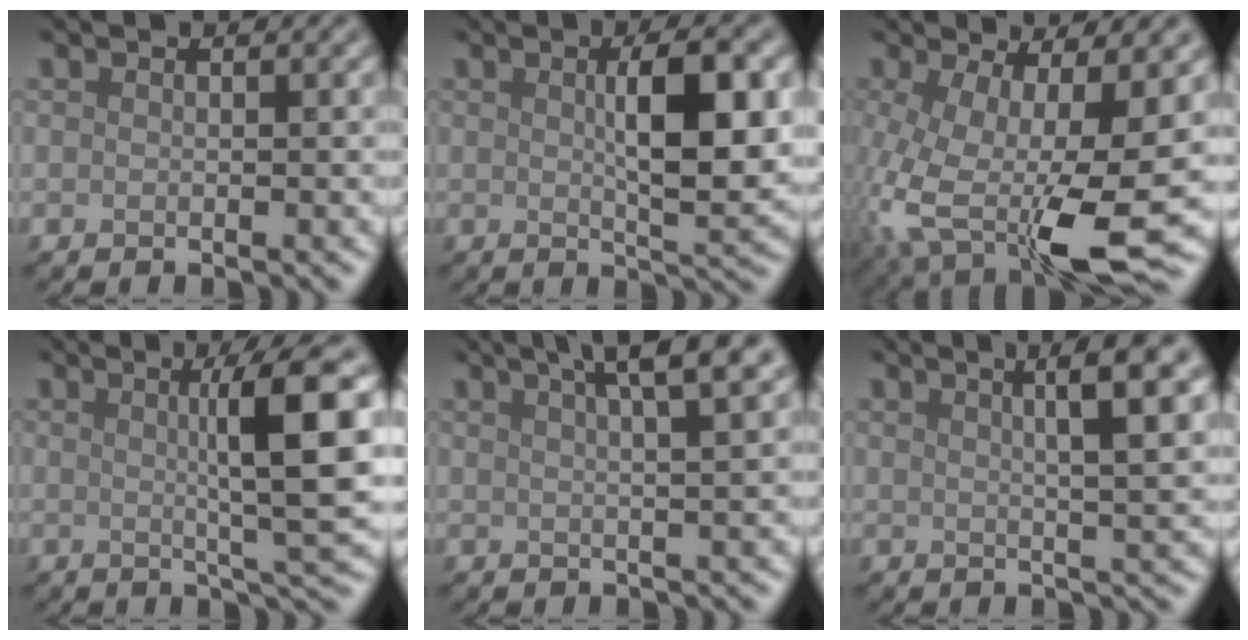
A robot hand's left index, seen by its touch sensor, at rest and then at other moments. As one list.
[{"total": 6.6, "force": [0.9, 1.5, 6.3], "torque": [-0.092, 0.005, 0.016]}, {"total": 12.2, "force": [-2.3, 5.2, 10.8], "torque": [-0.205, -0.035, -0.029]}, {"total": 7.9, "force": [1.2, 1.1, 7.7], "torque": [-0.107, 0.010, 0.020]}, {"total": 6.6, "force": [3.8, 1.7, 5.1], "torque": [-0.043, 0.034, 0.021]}, {"total": 6.1, "force": [2.4, 1.3, 5.5], "torque": [-0.057, 0.015, 0.030]}]